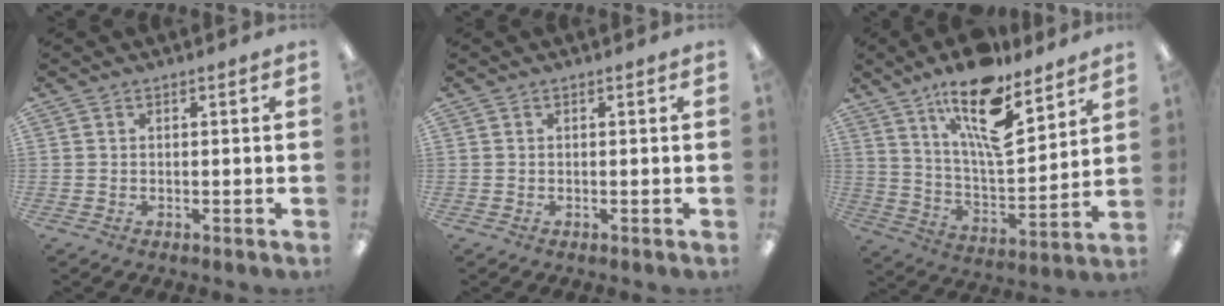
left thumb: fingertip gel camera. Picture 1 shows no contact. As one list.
[{"total": 0.0}, {"total": 18.7, "force": [12.5, 6.5, 12.3], "torque": [-0.200, -0.075, 0.206]}]